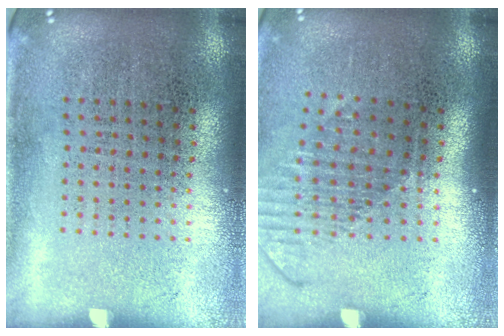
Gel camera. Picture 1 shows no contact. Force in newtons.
{"total": 1.6, "press": 1.2, "slide": 1.0}